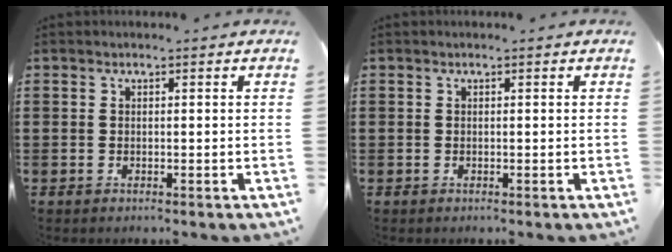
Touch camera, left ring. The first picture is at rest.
{"total": 0.0}